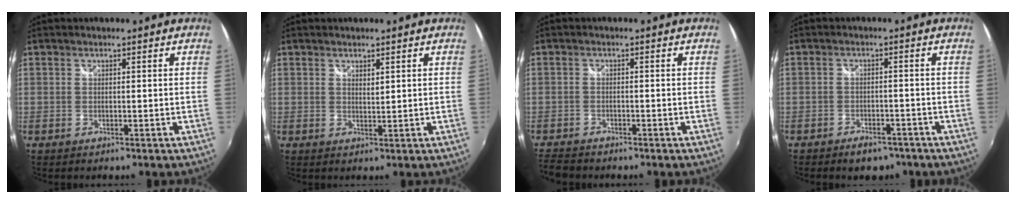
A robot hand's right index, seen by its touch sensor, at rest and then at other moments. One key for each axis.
{"total": 1.3, "fx": 0.8, "fy": 0.6, "fz": 0.8, "tx": -0.011, "ty": -0.001, "tz": 0.013}
{"total": 5.2, "fx": -4.5, "fy": 1.7, "fz": 1.8, "tx": -0.055, "ty": -0.019, "tz": -0.083}
{"total": 6.1, "fx": -4.6, "fy": 3.3, "fz": 2.3, "tx": -0.053, "ty": 0.003, "tz": -0.062}